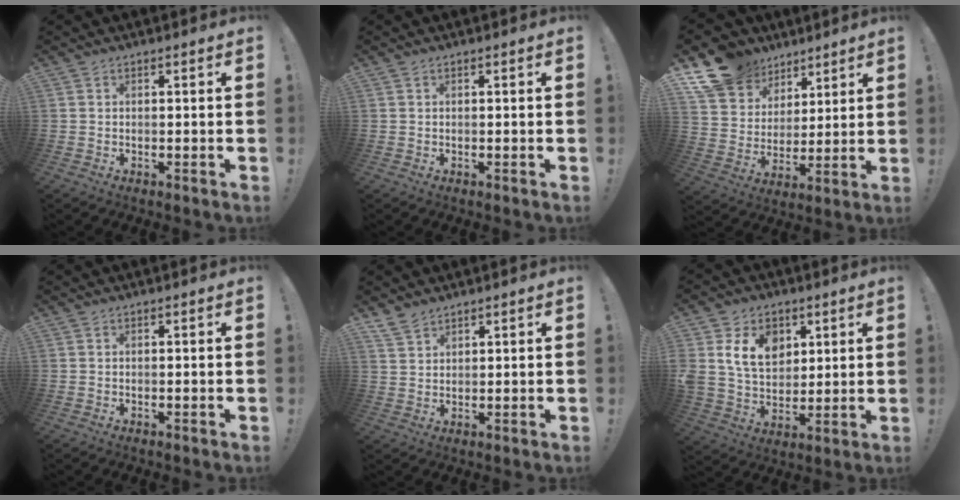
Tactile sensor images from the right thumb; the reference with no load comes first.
{"total": 0.0}
{"total": 16.1, "force": [10.5, 11.2, 4.6], "torque": [-0.089, -0.066, 0.211]}
{"total": 0.0}
{"total": 4.1, "force": [3.6, 1.7, 1.1], "torque": [-0.021, -0.023, 0.070]}
{"total": 14.1, "force": [6.0, 10.2, 7.7], "torque": [-0.137, -0.019, 0.118]}